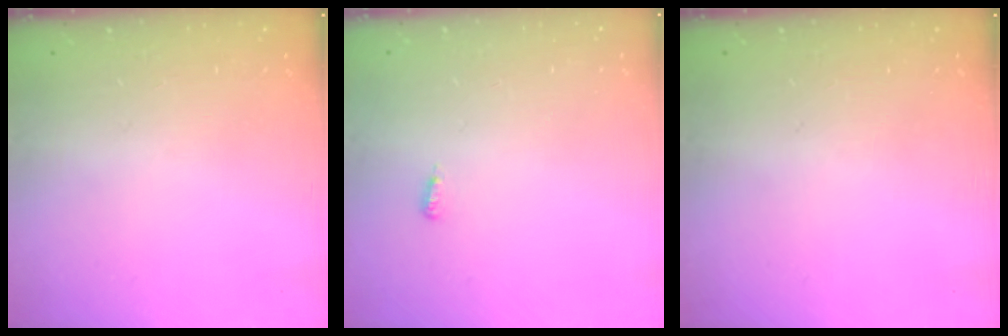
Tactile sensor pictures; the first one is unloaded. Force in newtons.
{"total": 3.6, "press": 2.7, "slide": 2.4}
{"total": 0.0}